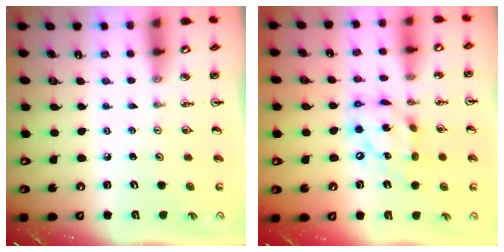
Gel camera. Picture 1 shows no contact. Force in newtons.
{"total": 14.0, "press": 13.9, "slide": 1.6}